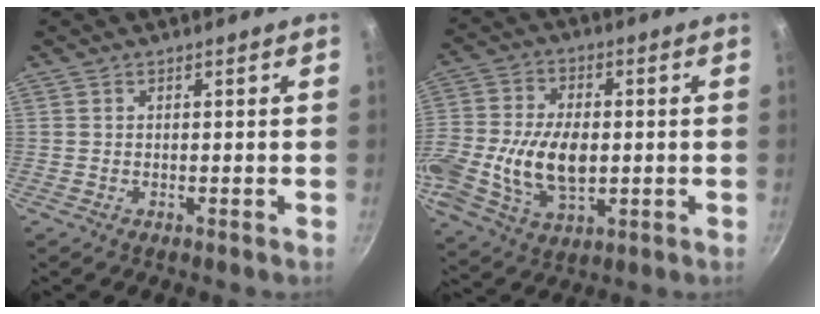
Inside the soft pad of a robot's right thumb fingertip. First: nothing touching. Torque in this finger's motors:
{"motor_torque": [2.04, 2.79, 1.30, -1.47, 0.72]}